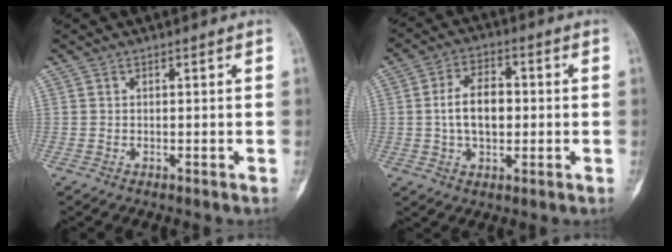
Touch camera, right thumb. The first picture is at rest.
{"total": 8.9, "force": [-0.1, 5.5, 7.0], "torque": [-0.105, 0.015, -0.005]}